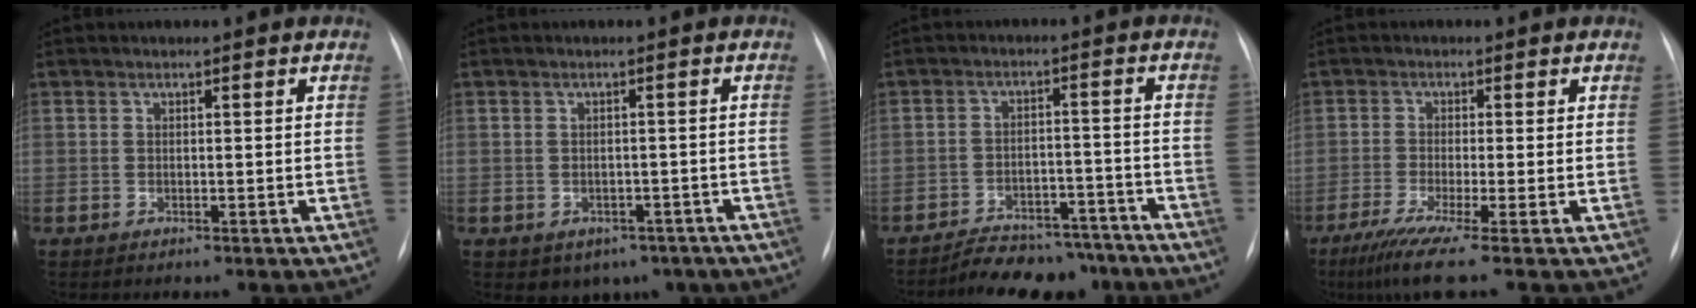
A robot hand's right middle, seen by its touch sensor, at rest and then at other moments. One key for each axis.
{"total": 6.2, "fx": -3.8, "fy": 4.5, "fz": 2.0, "tx": -0.019, "ty": 0.013, "tz": -0.037}
{"total": 11.5, "fx": -10.3, "fy": 4.5, "fz": 2.6, "tx": -0.025, "ty": 0.017, "tz": -0.141}
{"total": 6.2, "fx": -4.2, "fy": -0.9, "fz": 4.5, "tx": -0.081, "ty": -0.023, "tz": -0.079}